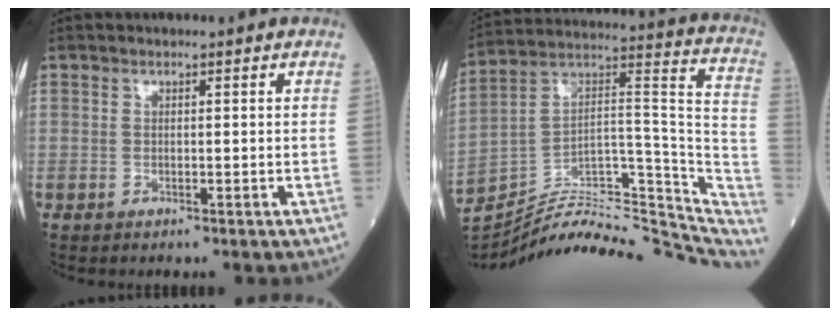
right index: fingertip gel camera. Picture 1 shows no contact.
{"total": 26.9, "force": [-23.6, 7.0, 10.8], "torque": [-0.126, 0.043, -0.341]}